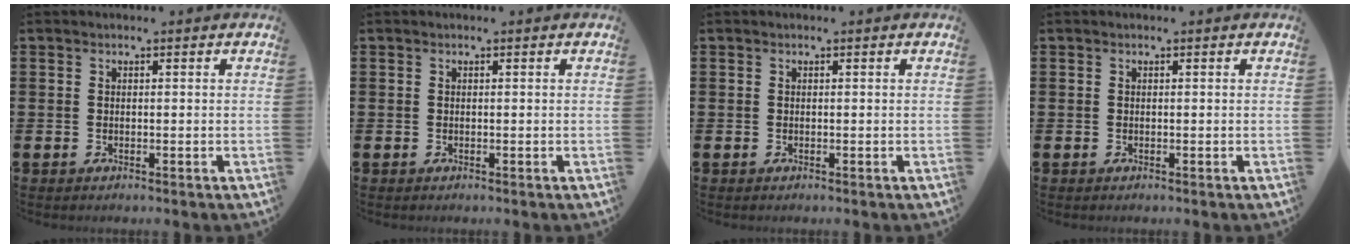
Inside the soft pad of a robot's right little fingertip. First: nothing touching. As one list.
[{"total": 0.0}, {"total": 0.0}, {"total": 0.0}]